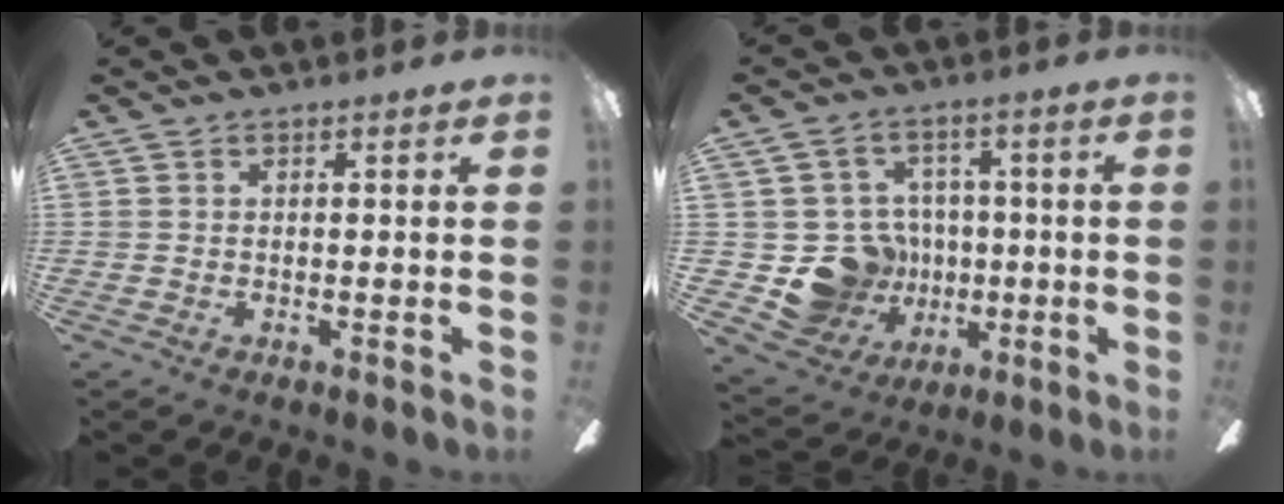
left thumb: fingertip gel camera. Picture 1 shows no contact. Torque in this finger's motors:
{"motor_torque": [-0.21, 1.27, -0.12, 0.15, 0.05]}